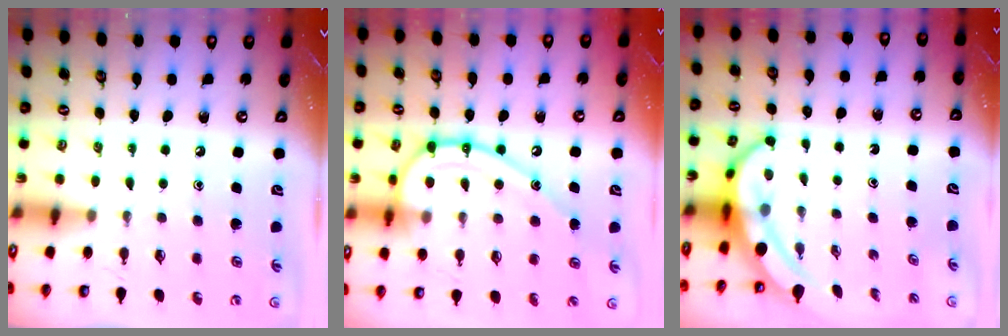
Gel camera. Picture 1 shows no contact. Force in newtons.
{"total": 15.6, "press": 15.5, "slide": 1.6}
{"total": 6.1, "press": 6.1, "slide": 0.6}